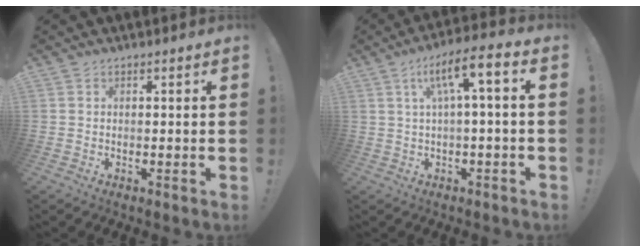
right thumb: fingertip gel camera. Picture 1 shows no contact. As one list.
[{"total": 10.4, "force": [2.1, 2.3, 9.9], "torque": [-0.161, -0.005, 0.029]}]